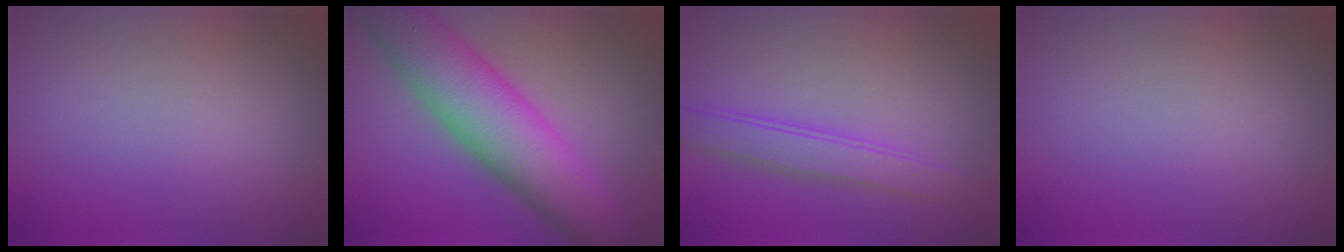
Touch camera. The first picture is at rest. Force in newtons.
{"total": 10.3, "press": 10.3, "slide": 0.4}
{"total": 3.0, "press": 2.9, "slide": 0.2}
{"total": 0.0}